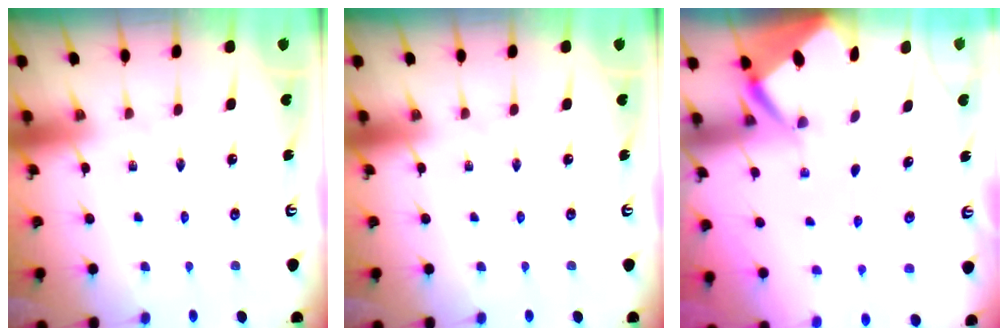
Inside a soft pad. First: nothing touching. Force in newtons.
{"total": 0.0}
{"total": 3.0, "press": 3.0, "slide": 0.4}